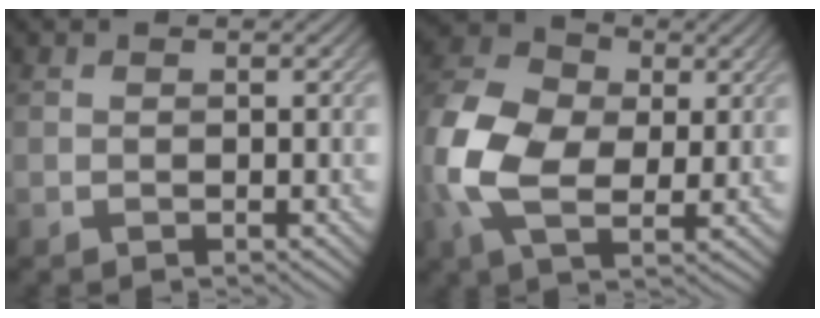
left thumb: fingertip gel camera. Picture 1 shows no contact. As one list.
[{"total": 13.0, "force": [-0.1, 9.0, 9.4], "torque": [-0.241, 0.004, -0.009]}]